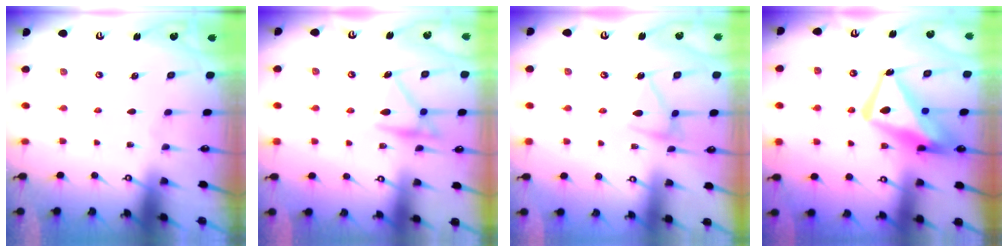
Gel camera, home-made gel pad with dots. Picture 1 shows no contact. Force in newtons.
{"total": 16.9, "press": 16.9, "slide": 1.1}
{"total": 12.3, "press": 12.3, "slide": 0.4}
{"total": 15.3, "press": 15.2, "slide": 1.5}